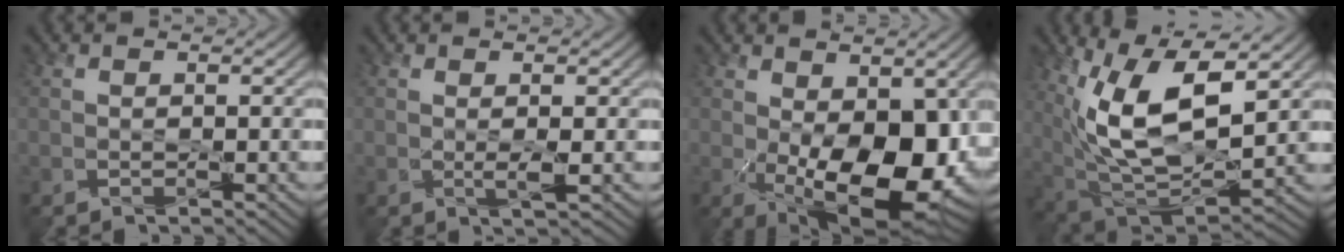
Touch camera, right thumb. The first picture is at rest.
{"total": 1.4, "force": [0.2, 0.1, 1.4], "torque": [-0.030, -0.002, 0.003]}
{"total": 15.1, "force": [-1.6, 8.0, 12.7], "torque": [-0.194, -0.033, -0.004]}
{"total": 14.7, "force": [4.8, 6.4, 12.4], "torque": [-0.250, -0.008, 0.093]}